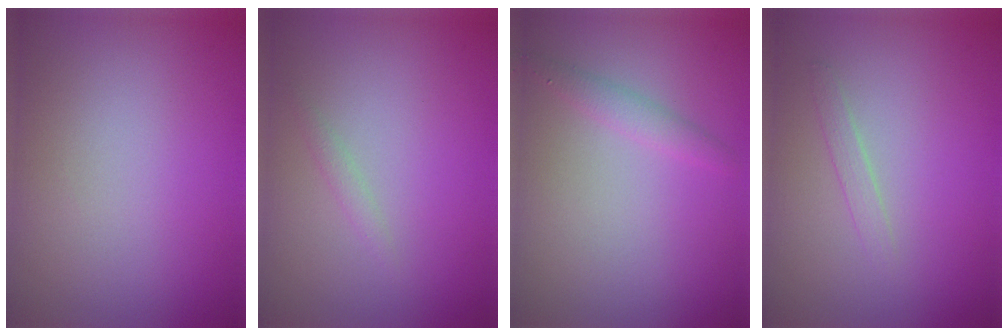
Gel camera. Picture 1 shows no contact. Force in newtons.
{"total": 0.7, "press": 0.7, "slide": 0.1}
{"total": 1.4, "press": 1.4, "slide": 0.1}
{"total": 1.0, "press": 1.0, "slide": 0.1}